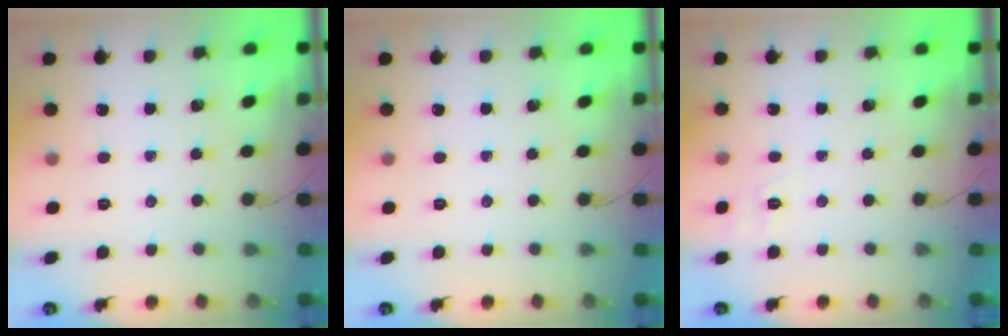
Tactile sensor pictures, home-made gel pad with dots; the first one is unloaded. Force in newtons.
{"total": 0.0}
{"total": 7.6, "press": 7.4, "slide": 1.9}